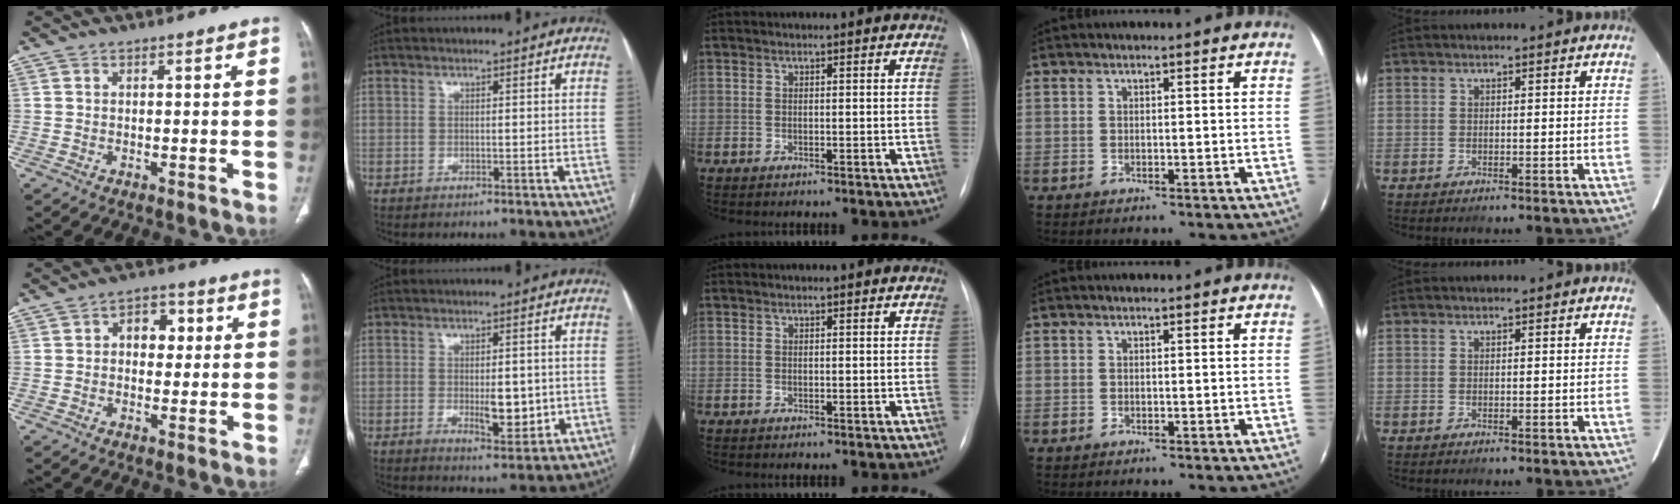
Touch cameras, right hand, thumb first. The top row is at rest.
{"thumb": {"total": 7.4, "force": [1.3, 5.2, 5.0], "torque": [-0.031, 0.008, 0.013]}, "index": {"total": 7.5, "force": [-0.8, 2.9, 6.9], "torque": [-0.098, -0.011, -0.005]}}